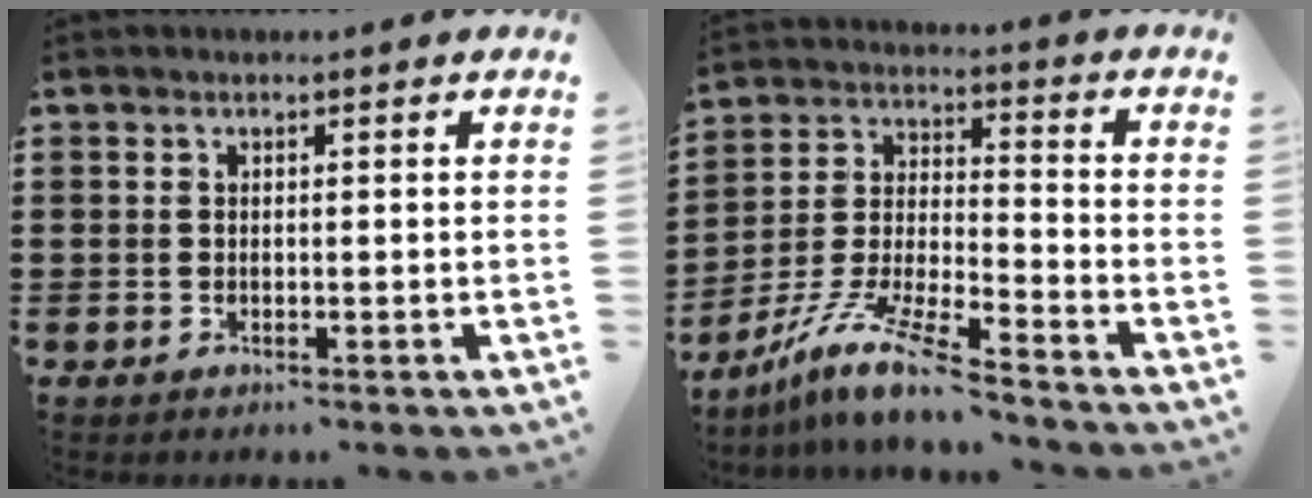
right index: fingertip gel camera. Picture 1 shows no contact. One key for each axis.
{"total": 10.6, "fx": -8.9, "fy": 0.7, "fz": 5.8, "tx": -0.130, "ty": 0.005, "tz": -0.181}